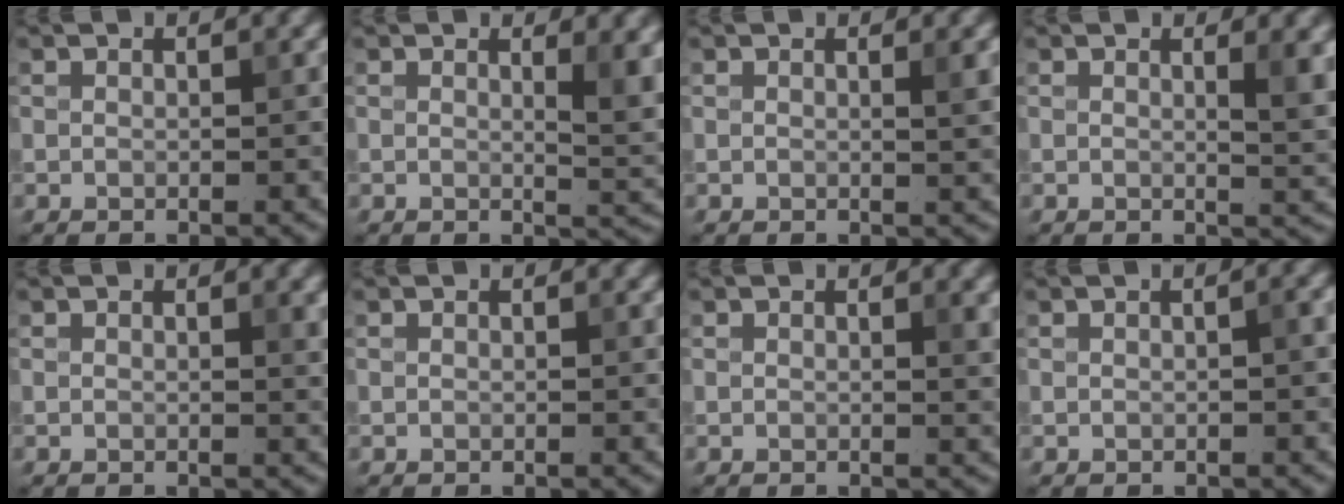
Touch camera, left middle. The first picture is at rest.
{"total": 4.2, "force": [1.3, 1.4, 3.8], "torque": [-0.038, -0.004, 0.020]}
{"total": 1.7, "force": [0.4, 0.5, 1.6], "torque": [-0.016, -0.001, 0.003]}
{"total": 3.5, "force": [1.0, 1.0, 3.2], "torque": [-0.031, -0.004, 0.014]}
{"total": 1.3, "force": [0.5, 0.4, 1.1], "torque": [-0.009, 0.000, 0.005]}
{"total": 0.0}
{"total": 1.7, "force": [0.5, 0.5, 1.5], "torque": [-0.013, 0.000, 0.004]}
{"total": 1.8, "force": [0.1, 0.5, 1.7], "torque": [-0.019, 0.007, 0.002]}